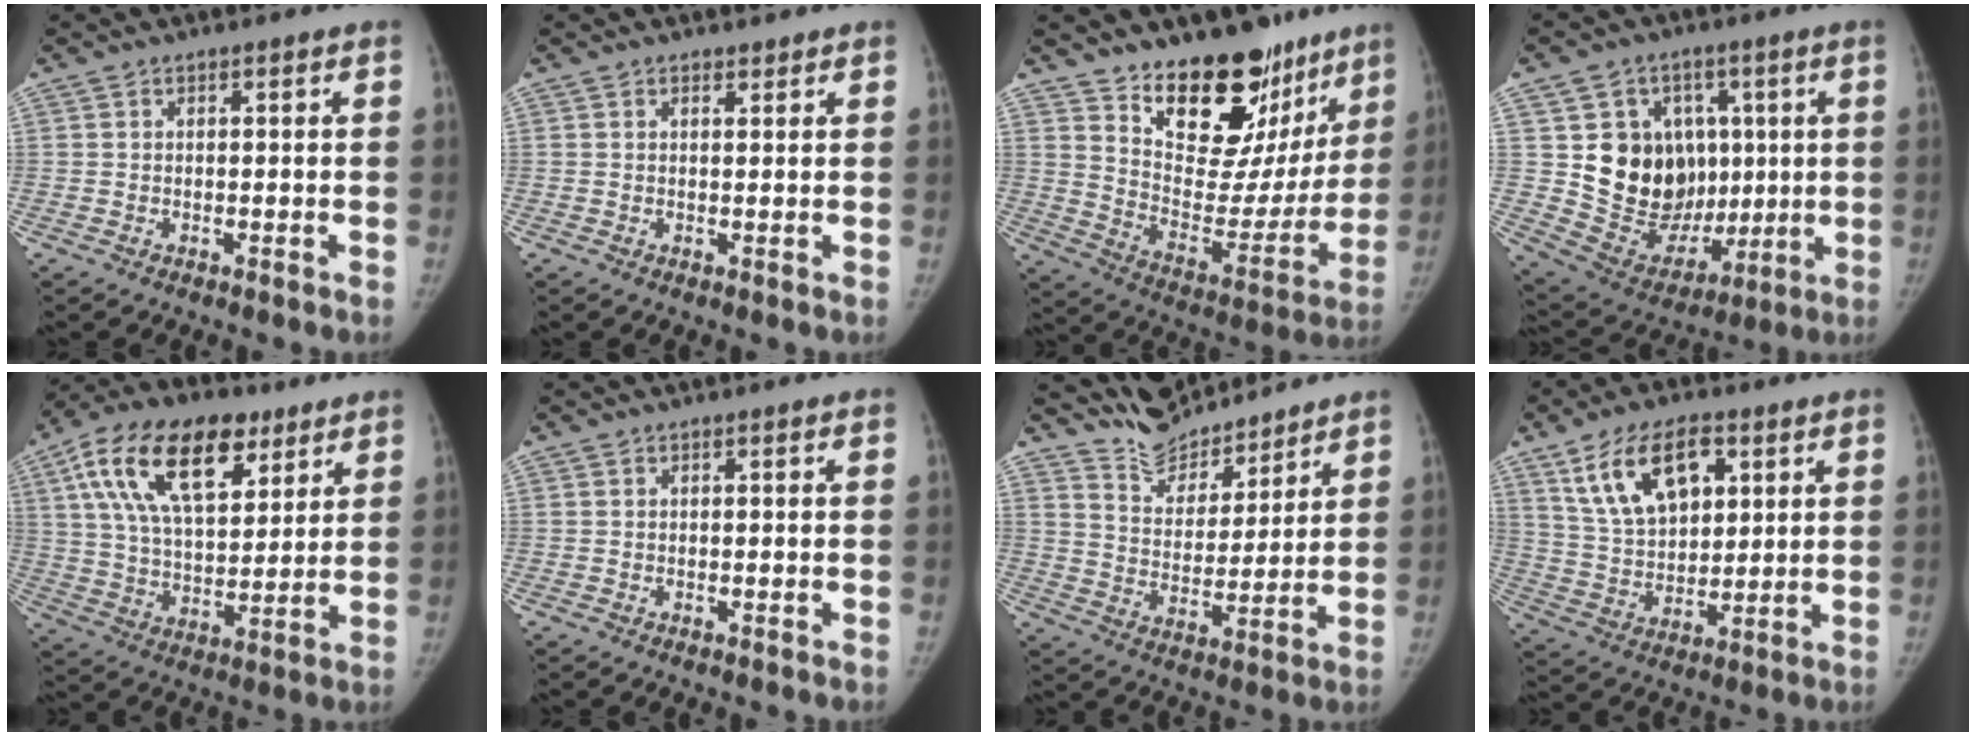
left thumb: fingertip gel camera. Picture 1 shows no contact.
{"total": 1.1, "force": [0.9, 0.5, 0.3], "torque": [0.001, -0.007, 0.013]}
{"total": 24.0, "force": [17.1, 12.3, 11.5], "torque": [-0.113, -0.111, 0.262]}
{"total": 17.8, "force": [2.6, 14.8, 9.5], "torque": [-0.101, -0.008, 0.077]}
{"total": 22.1, "force": [10.6, 11.7, 15.4], "torque": [-0.258, -0.011, 0.184]}
{"total": 0.0}
{"total": 10.4, "force": [9.9, 3.2, 0.8], "torque": [0.015, -0.068, 0.190]}
{"total": 14.8, "force": [7.0, 8.3, 10.1], "torque": [-0.148, -0.021, 0.138]}